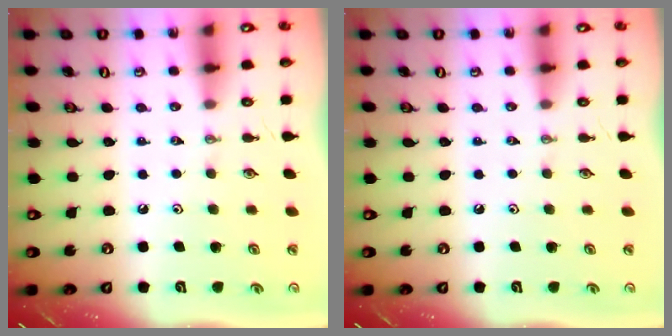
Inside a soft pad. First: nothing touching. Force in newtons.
{"total": 0.0}